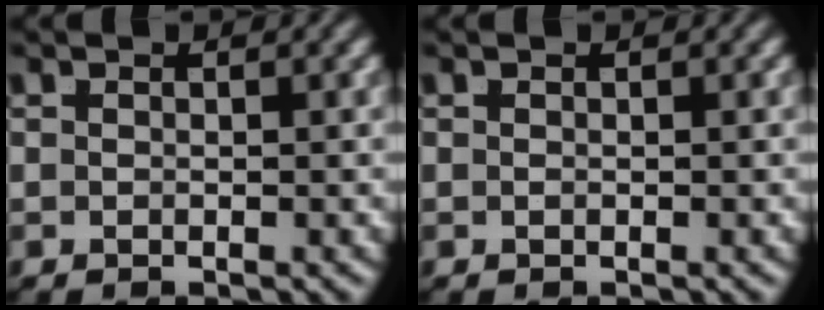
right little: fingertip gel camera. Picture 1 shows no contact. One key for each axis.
{"total": 0.0}